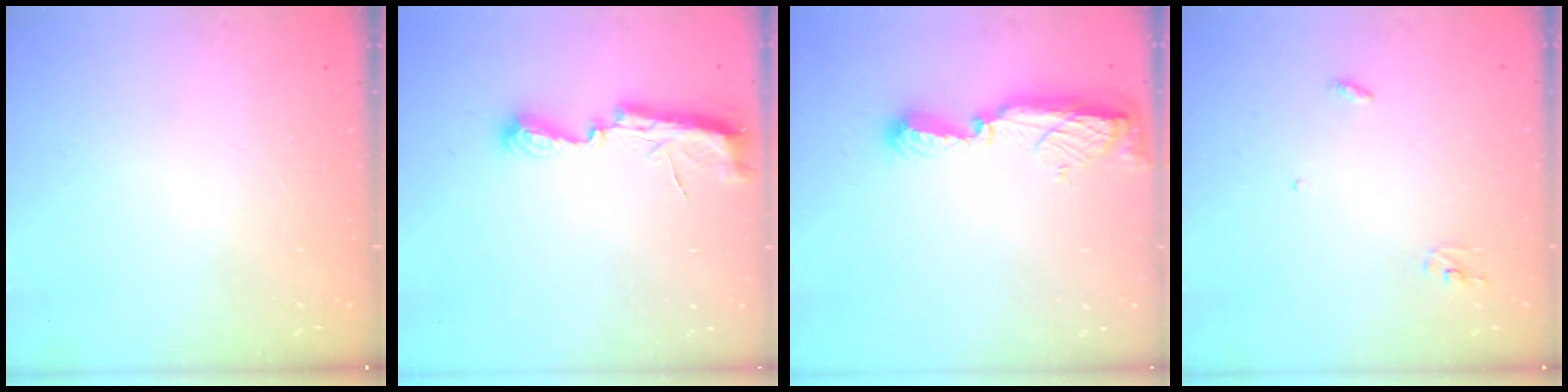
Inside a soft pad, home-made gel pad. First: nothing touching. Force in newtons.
{"total": 7.2, "press": 7.2, "slide": 0.5}
{"total": 9.0, "press": 9.0, "slide": 0.8}
{"total": 2.9, "press": 2.9, "slide": 0.2}